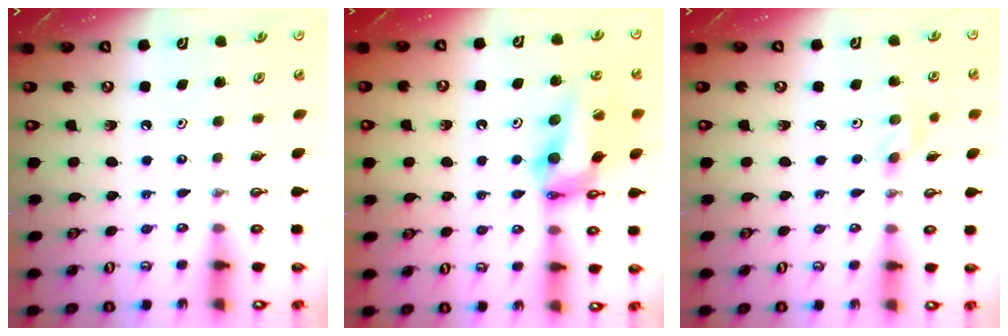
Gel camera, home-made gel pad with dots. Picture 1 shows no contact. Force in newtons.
{"total": 14.6, "press": 14.5, "slide": 1.6}
{"total": 3.2, "press": 2.9, "slide": 1.5}